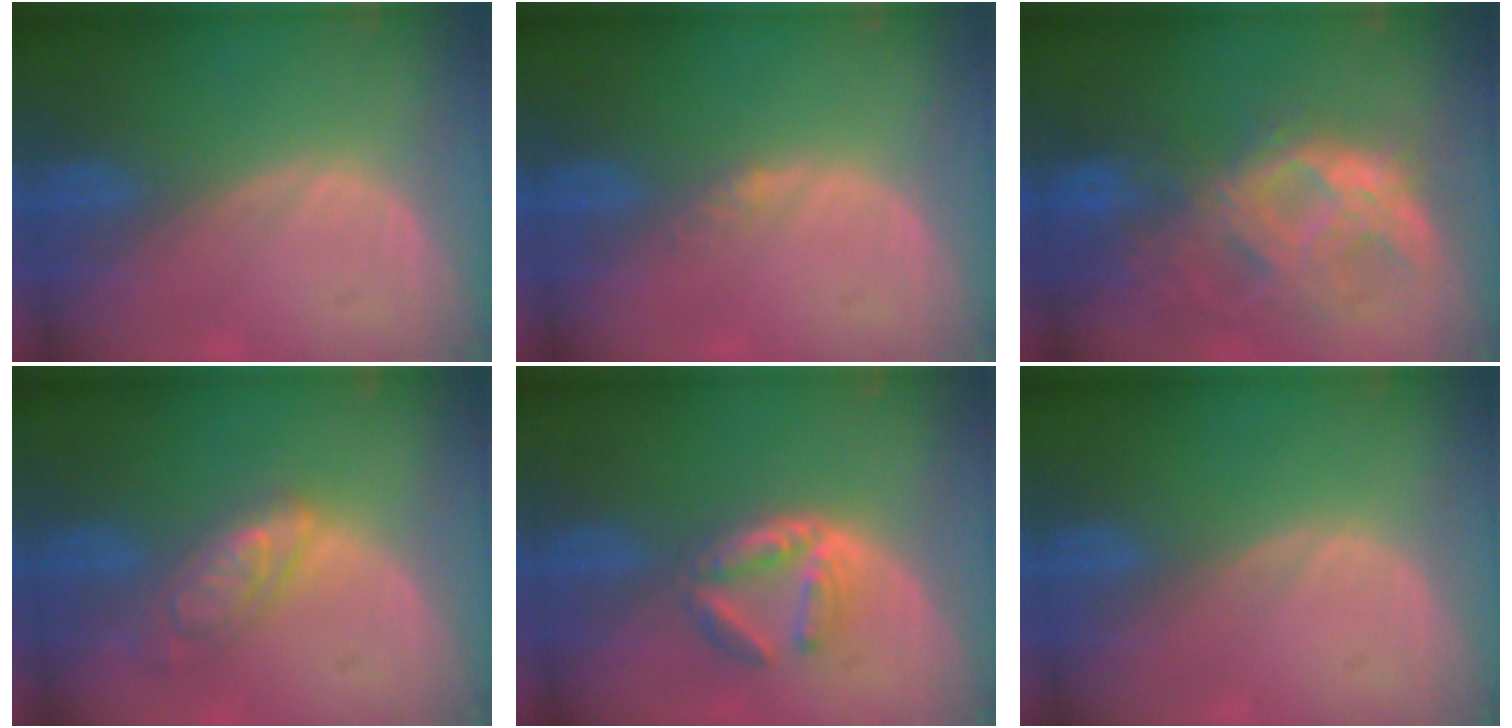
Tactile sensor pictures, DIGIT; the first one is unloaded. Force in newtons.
{"total": 1.4, "press": 1.1, "slide": 0.8}
{"total": 10.5, "press": 9.2, "slide": 5.0}
{"total": 6.2, "press": 5.5, "slide": 2.9}
{"total": 5.3, "press": 5.0, "slide": 2.0}
{"total": 0.0}